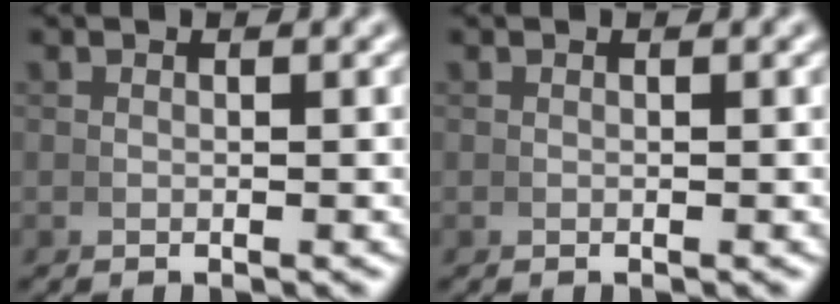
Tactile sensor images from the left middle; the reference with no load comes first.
{"total": 0.0}